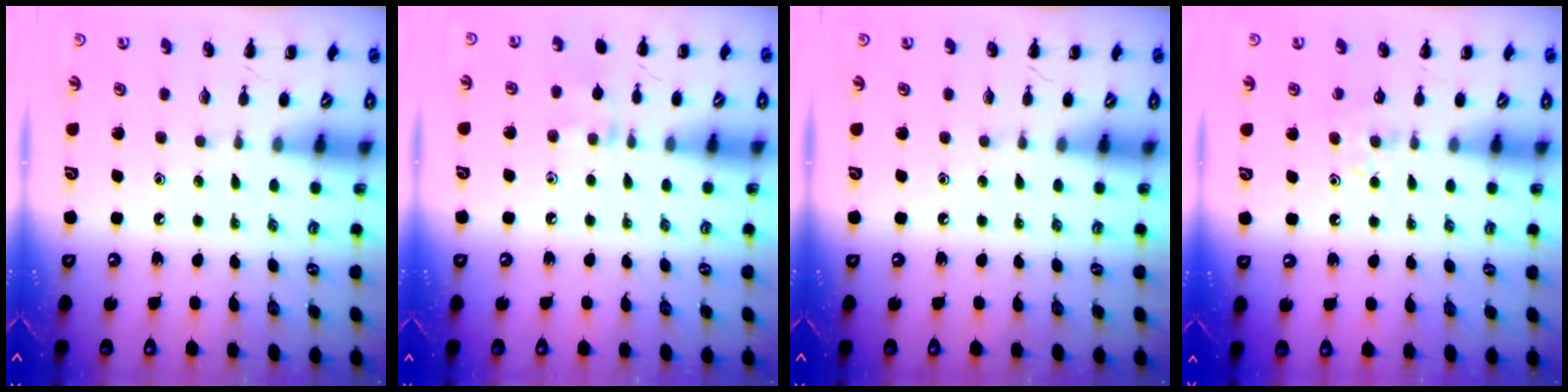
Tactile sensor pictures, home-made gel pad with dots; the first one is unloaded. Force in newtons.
{"total": 6.9, "press": 6.7, "slide": 1.8}
{"total": 0.0}
{"total": 4.4, "press": 4.2, "slide": 1.2}